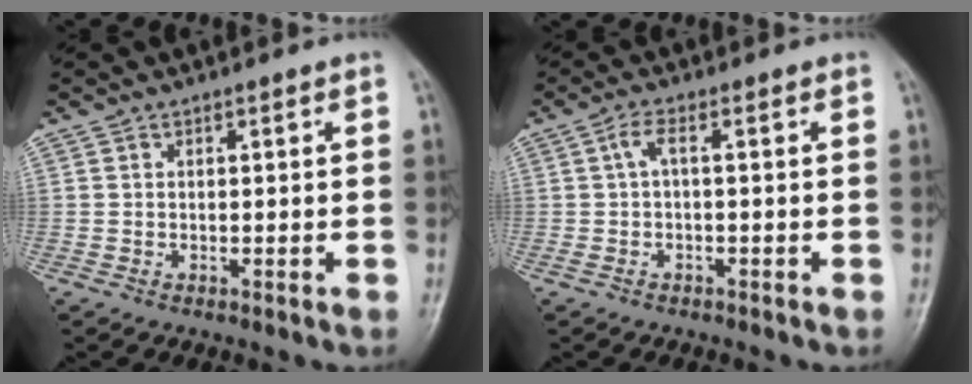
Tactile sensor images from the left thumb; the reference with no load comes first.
{"total": 2.9, "force": [0.1, 0.5, 2.8], "torque": [-0.075, 0.013, 0.002]}